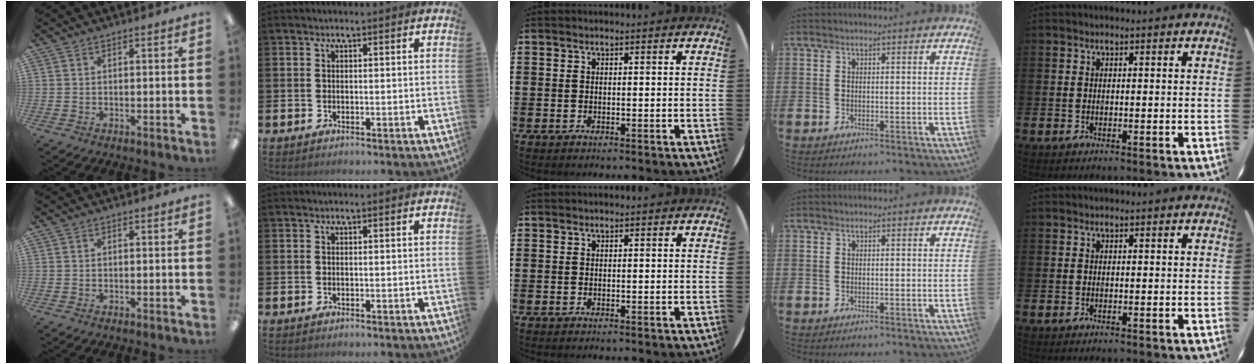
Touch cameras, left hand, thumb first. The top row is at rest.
{}